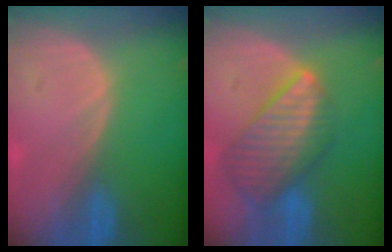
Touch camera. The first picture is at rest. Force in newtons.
{"total": 9.2, "press": 8.0, "slide": 4.5}